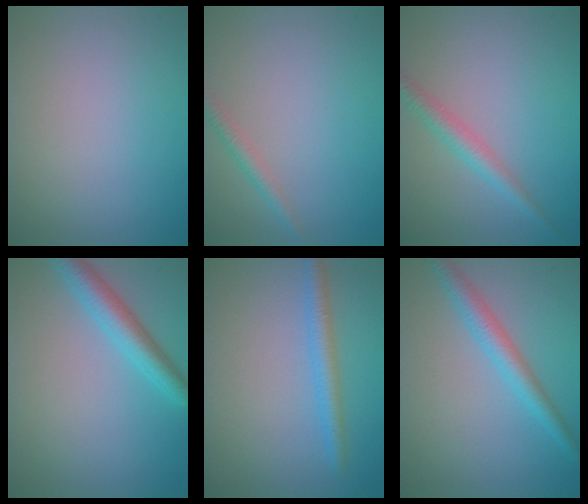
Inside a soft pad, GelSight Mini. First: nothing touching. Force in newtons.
{"total": 1.5, "press": 1.5, "slide": 0.0}
{"total": 2.3, "press": 2.3, "slide": 0.1}
{"total": 3.6, "press": 3.6, "slide": 0.1}
{"total": 2.4, "press": 2.4, "slide": 0.2}
{"total": 2.9, "press": 2.9, "slide": 0.1}